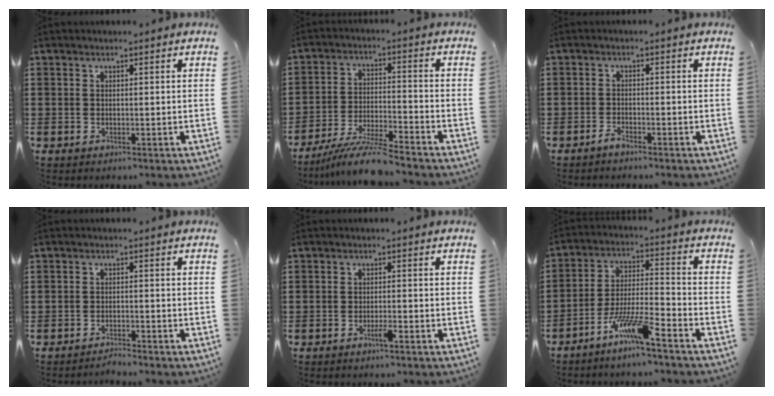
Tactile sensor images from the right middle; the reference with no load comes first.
{"total": 7.6, "force": [-6.9, -0.1, 3.2], "torque": [-0.063, -0.006, -0.132]}
{"total": 1.5, "force": [-1.3, 0.2, 0.7], "torque": [-0.015, -0.002, -0.025]}
{"total": 1.7, "force": [-1.7, 0.0, 0.0], "torque": [-0.005, 0.003, -0.035]}
{"total": 1.8, "force": [-1.1, 0.1, 1.4], "torque": [-0.024, -0.003, -0.019]}
{"total": 8.3, "force": [-6.3, 0.4, 5.4], "torque": [-0.120, -0.010, -0.125]}